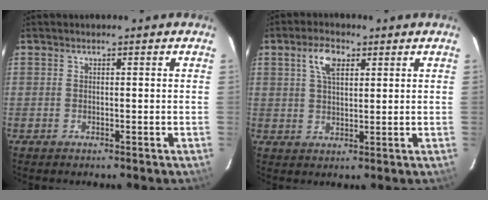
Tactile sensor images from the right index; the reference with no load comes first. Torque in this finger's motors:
{"motor_torque": [0.14, -0.04, 0.13, 0.06]}